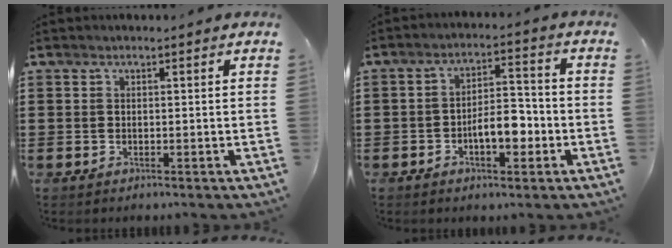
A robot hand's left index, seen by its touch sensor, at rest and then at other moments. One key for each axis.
{"total": 6.4, "fx": -2.4, "fy": 2.9, "fz": 5.2, "tx": -0.087, "ty": 0.008, "tz": -0.047}